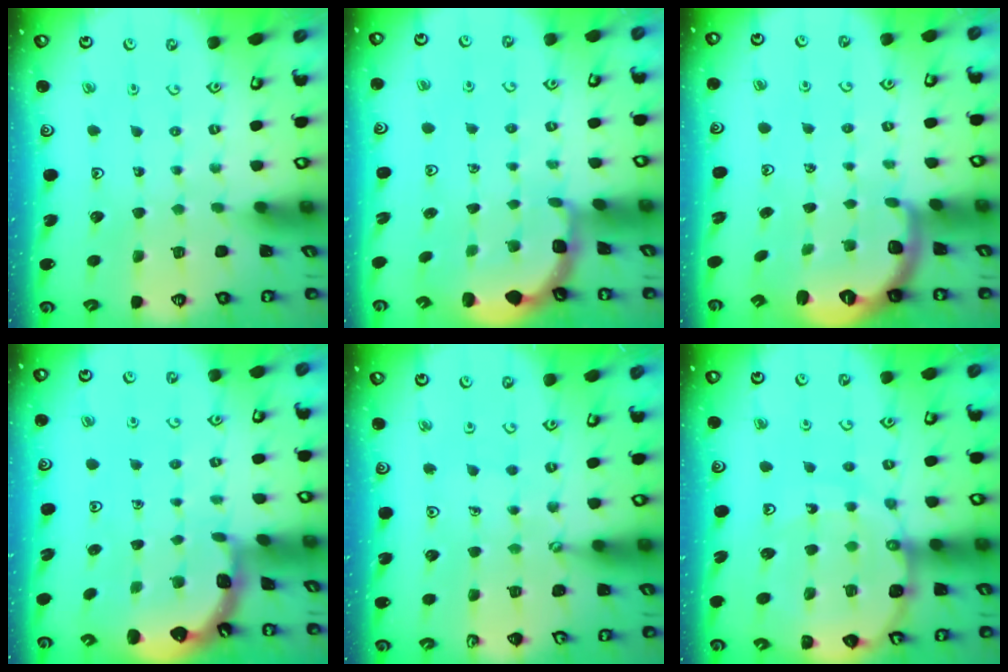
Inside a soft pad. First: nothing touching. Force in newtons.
{"total": 2.4, "press": 1.8, "slide": 1.6}
{"total": 2.5, "press": 2.0, "slide": 1.6}
{"total": 1.2, "press": 1.1, "slide": 0.1}
{"total": 0.7, "press": 0.7, "slide": 0.0}
{"total": 14.5, "press": 14.3, "slide": 2.4}